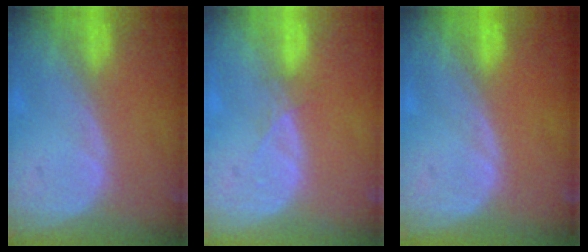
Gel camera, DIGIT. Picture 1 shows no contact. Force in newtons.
{"total": 1.1, "press": 1.1, "slide": 0.2}
{"total": 0.0}